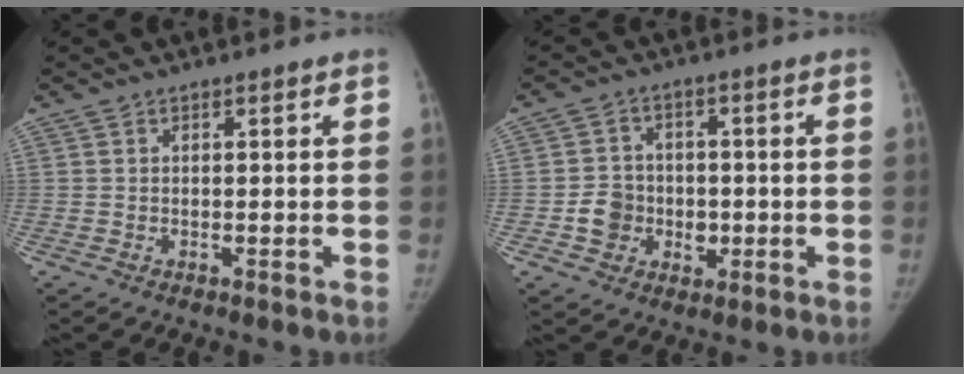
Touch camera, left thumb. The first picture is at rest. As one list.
[{"total": 7.3, "force": [-1.2, 6.5, 3.0], "torque": [-0.017, 0.012, -0.020]}]